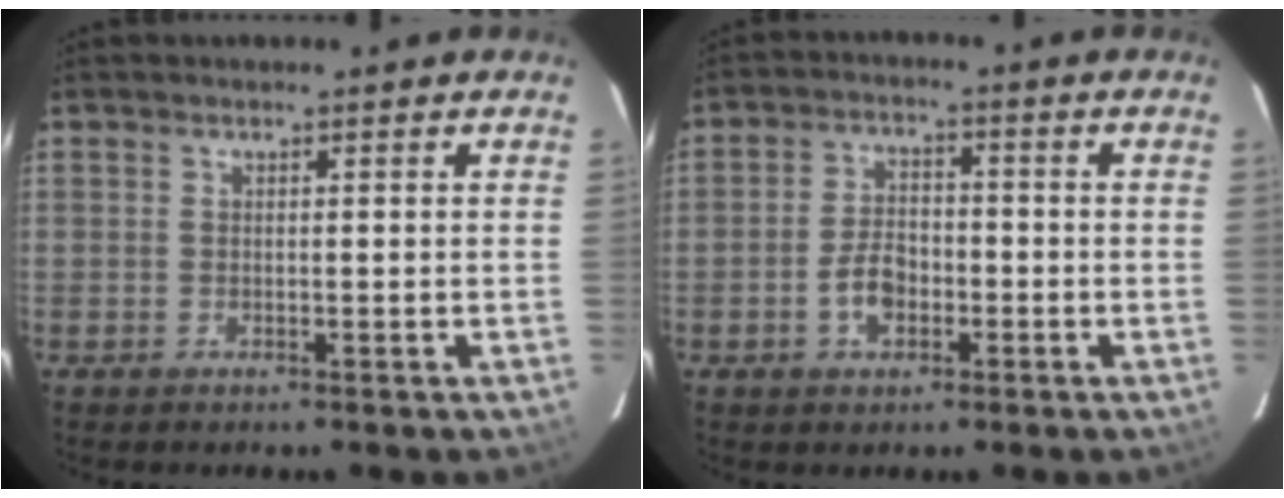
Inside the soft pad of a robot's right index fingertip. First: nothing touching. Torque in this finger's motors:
{"motor_torque": [0.92, 0.02, 0.12, 0.03]}